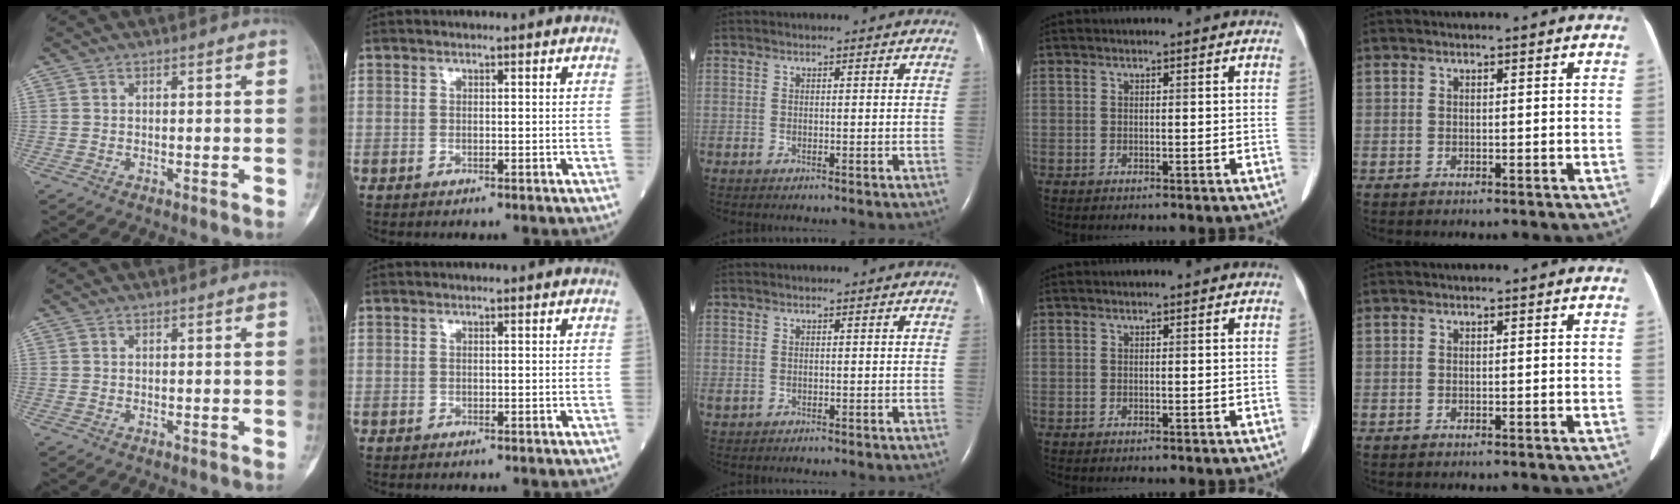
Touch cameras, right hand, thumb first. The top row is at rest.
{"middle": {"total": 0.9, "force": [0.0, 0.7, 0.5], "torque": [-0.015, -0.001, 0.005]}}